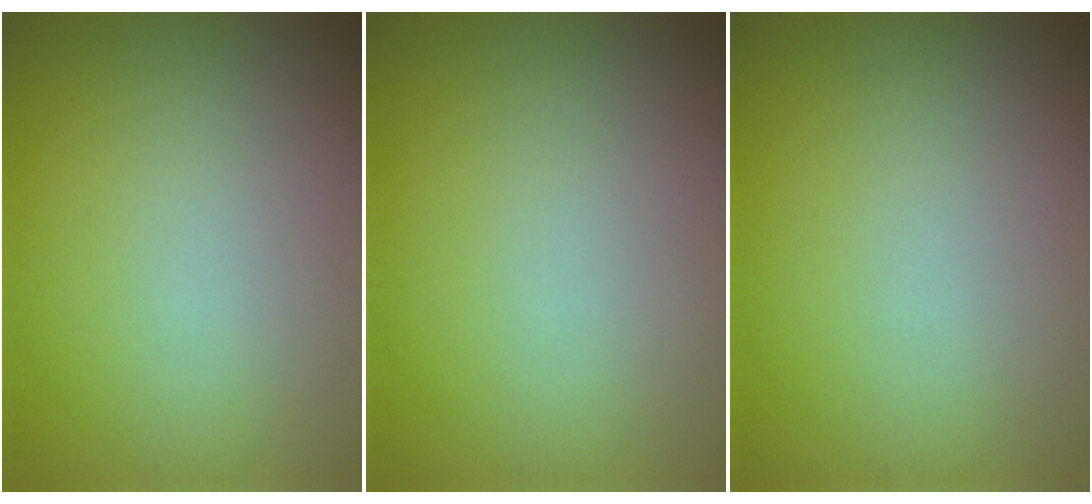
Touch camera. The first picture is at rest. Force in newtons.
{"total": 0.0}
{"total": 0.0}